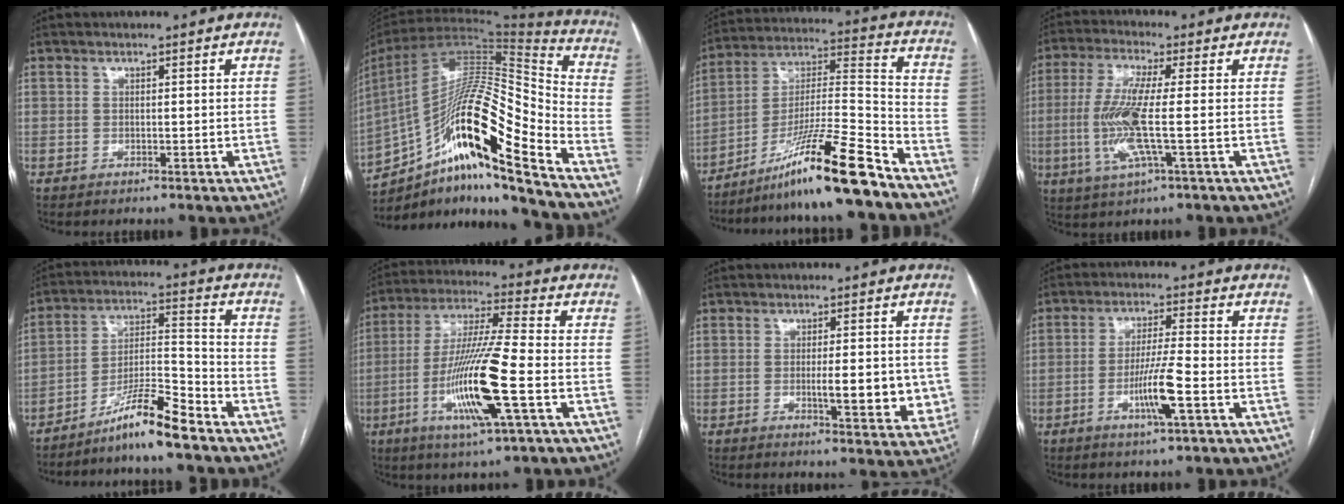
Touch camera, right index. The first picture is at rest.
{"total": 22.8, "force": [-13.5, 2.0, 18.3], "torque": [-0.327, 0.008, -0.240]}
{"total": 16.8, "force": [-12.5, -1.4, 11.2], "torque": [-0.205, -0.006, -0.218]}
{"total": 10.3, "force": [-1.3, 0.5, 10.2], "torque": [-0.225, -0.008, -0.034]}
{"total": 9.3, "force": [-7.4, 0.0, 5.7], "torque": [-0.105, 0.000, -0.136]}
{"total": 15.2, "force": [-4.5, 0.3, 14.5], "torque": [-0.294, -0.015, -0.087]}
{"total": 7.7, "force": [-0.7, 2.0, 7.4], "torque": [-0.097, -0.011, -0.007]}
{"total": 7.3, "force": [-2.6, -0.2, 6.8], "torque": [-0.130, -0.009, -0.048]}